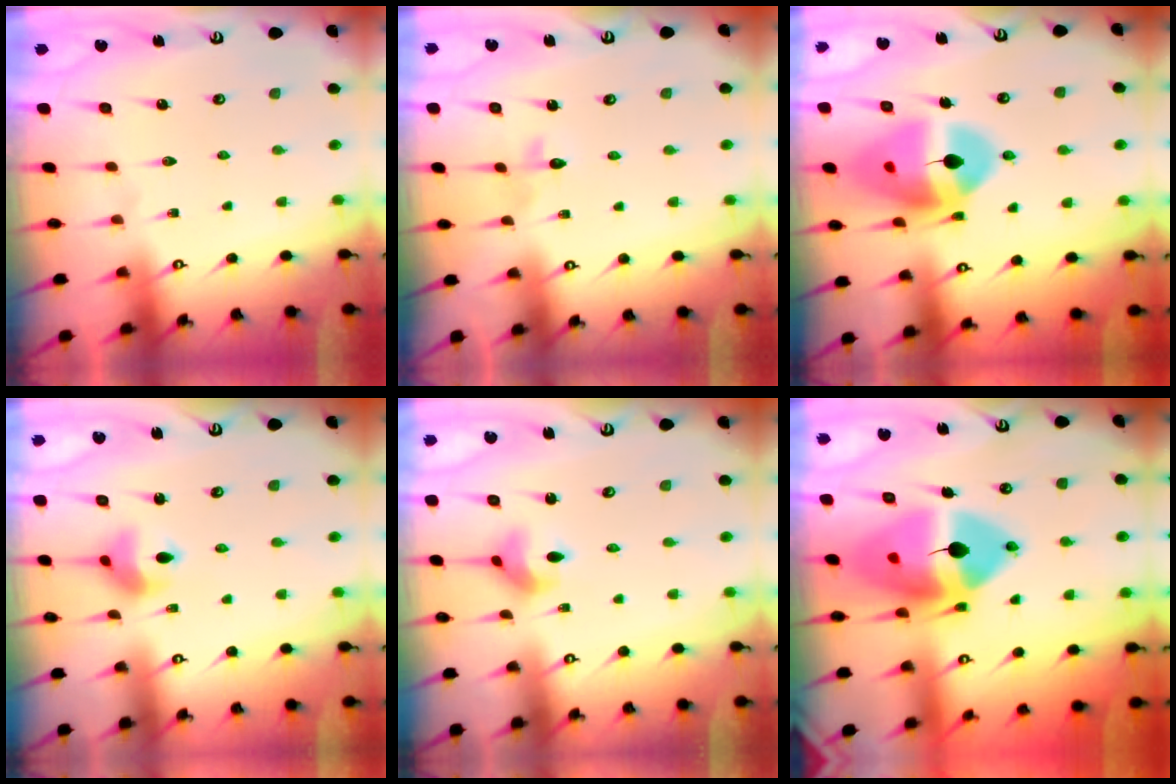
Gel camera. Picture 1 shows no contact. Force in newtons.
{"total": 3.3, "press": 3.2, "slide": 0.6}
{"total": 15.8, "press": 15.7, "slide": 1.7}
{"total": 8.3, "press": 8.1, "slide": 1.4}
{"total": 4.8, "press": 4.7, "slide": 0.9}
{"total": 17.5, "press": 17.3, "slide": 2.9}